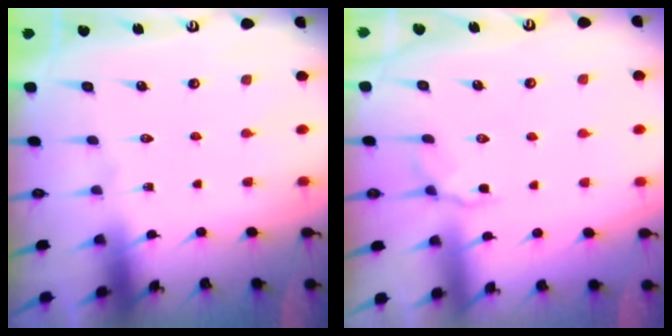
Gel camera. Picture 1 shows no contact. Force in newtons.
{"total": 5.6, "press": 5.2, "slide": 2.0}